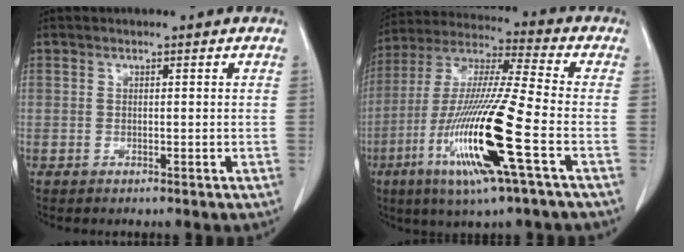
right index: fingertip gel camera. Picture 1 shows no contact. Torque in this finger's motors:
{"motor_torque": [2.14, 0.00, 1.05, 0.21]}